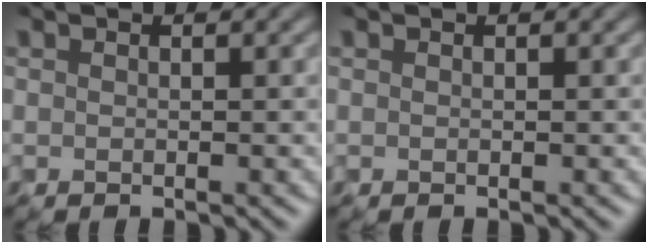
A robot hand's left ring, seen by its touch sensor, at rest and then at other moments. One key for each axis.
{"total": 0.0}